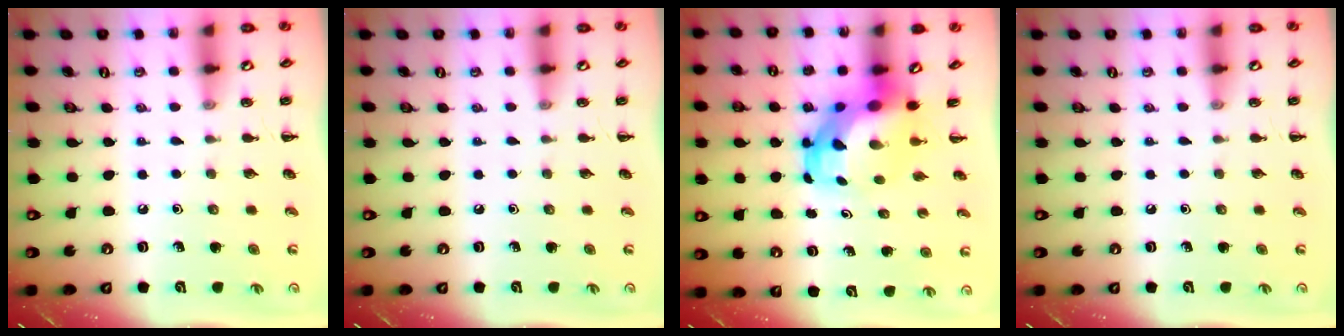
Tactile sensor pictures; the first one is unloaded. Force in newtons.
{"total": 0.0}
{"total": 6.0, "press": 5.8, "slide": 1.7}
{"total": 0.0}